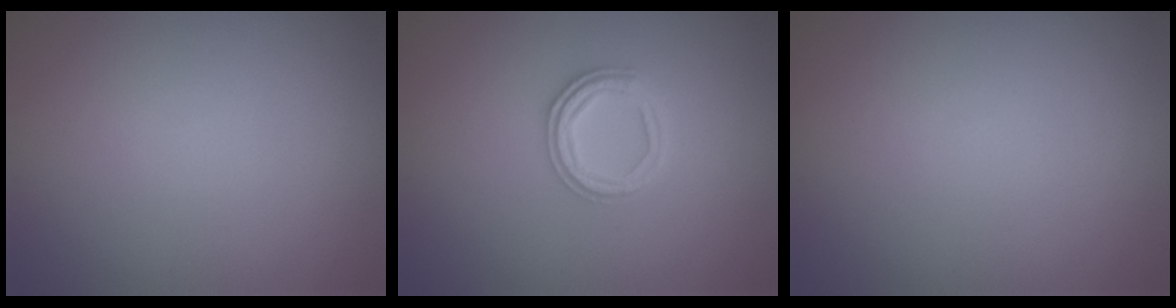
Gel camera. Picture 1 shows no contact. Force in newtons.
{"total": 2.5, "press": 2.4, "slide": 0.6}
{"total": 0.0}